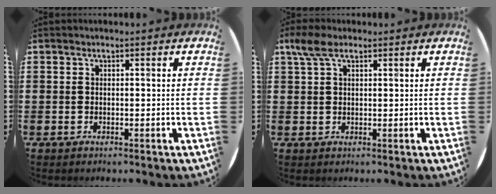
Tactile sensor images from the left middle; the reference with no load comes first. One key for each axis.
{"total": 3.2, "fx": 1.8, "fy": 1.6, "fz": 2.2, "tx": -0.048, "ty": 0.008, "tz": 0.033}